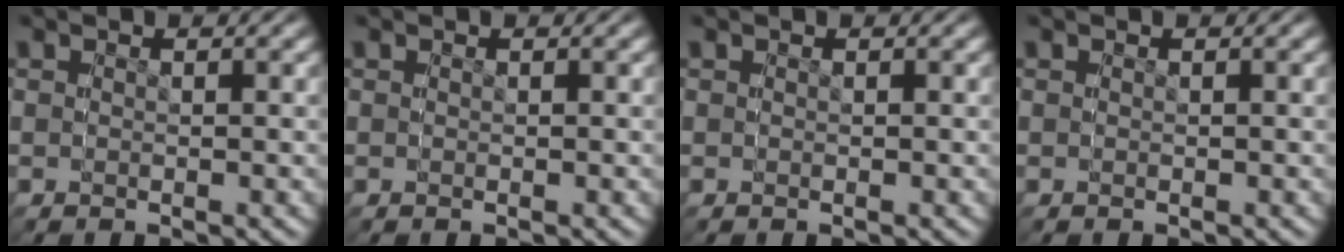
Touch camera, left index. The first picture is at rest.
{"total": 0.0}
{"total": 0.0}
{"total": 0.0}